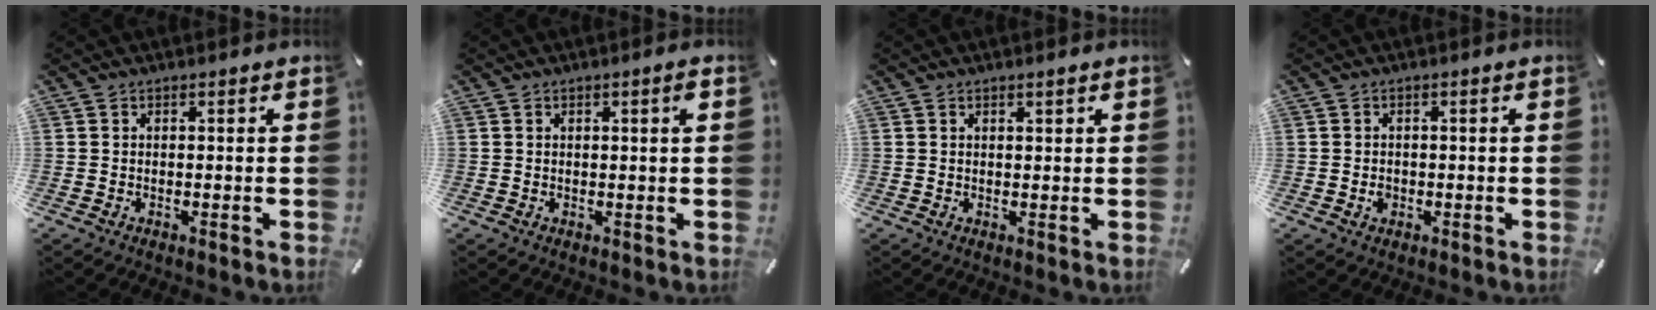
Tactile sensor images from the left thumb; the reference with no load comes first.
{"total": 1.7, "force": [0.6, 0.1, 1.5], "torque": [-0.030, 0.001, 0.009]}
{"total": 1.1, "force": [0.8, 0.4, 0.7], "torque": [-0.014, 0.000, 0.013]}
{"total": 1.5, "force": [-0.3, 1.4, 0.6], "torque": [-0.013, 0.004, -0.007]}